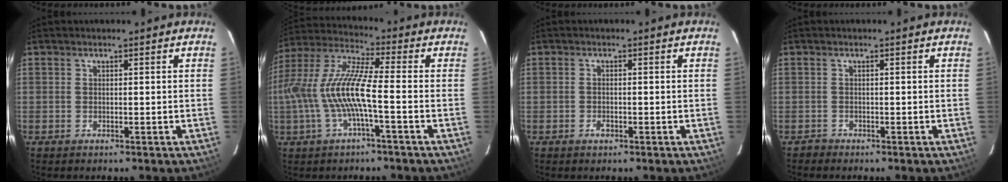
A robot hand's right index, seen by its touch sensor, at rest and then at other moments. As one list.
[{"total": 13.2, "force": [-2.8, 1.6, 12.8], "torque": [-0.257, 0.000, -0.053]}, {"total": 1.4, "force": [-0.7, 0.8, 0.9], "torque": [-0.017, 0.001, -0.011]}, {"total": 1.2, "force": [-1.0, 0.1, -0.8], "torque": [0.014, 0.004, -0.018]}]